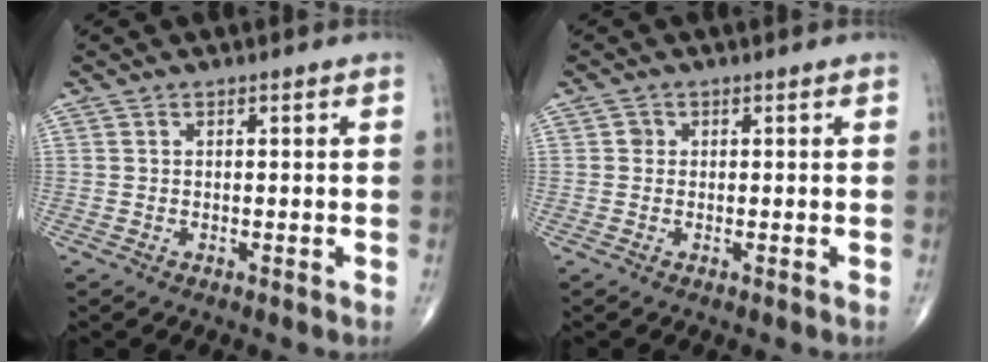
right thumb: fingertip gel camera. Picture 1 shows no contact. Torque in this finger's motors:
{"motor_torque": [-0.30, -0.10, -0.06, -0.07, -0.03]}